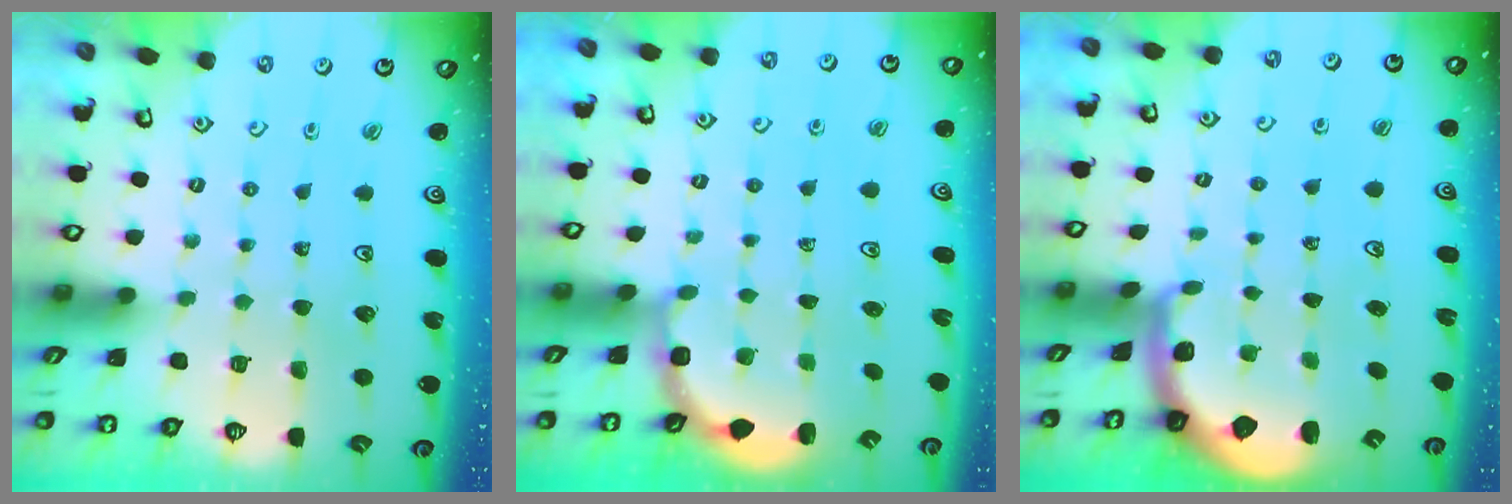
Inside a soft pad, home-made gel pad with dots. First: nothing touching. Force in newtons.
{"total": 2.9, "press": 2.3, "slide": 1.8}
{"total": 1.2, "press": 1.2, "slide": 0.3}